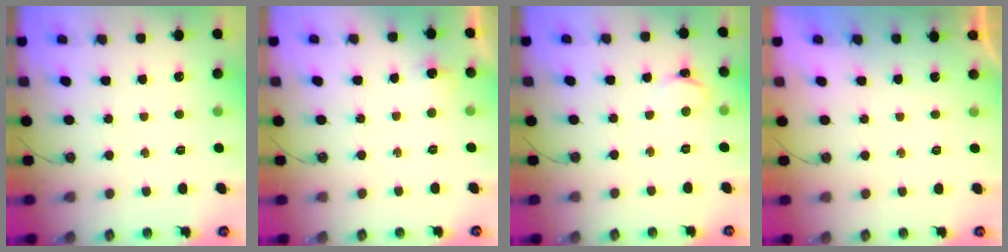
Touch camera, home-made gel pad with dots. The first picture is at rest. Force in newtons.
{"total": 5.4, "press": 5.4, "slide": 0.8}
{"total": 3.7, "press": 3.6, "slide": 0.5}
{"total": 0.0}